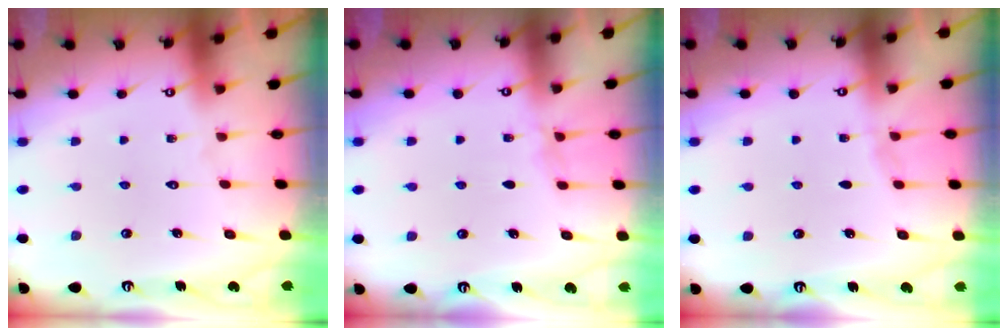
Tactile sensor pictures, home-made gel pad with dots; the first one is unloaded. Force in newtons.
{"total": 2.8, "press": 2.6, "slide": 0.9}
{"total": 1.5, "press": 1.4, "slide": 0.3}